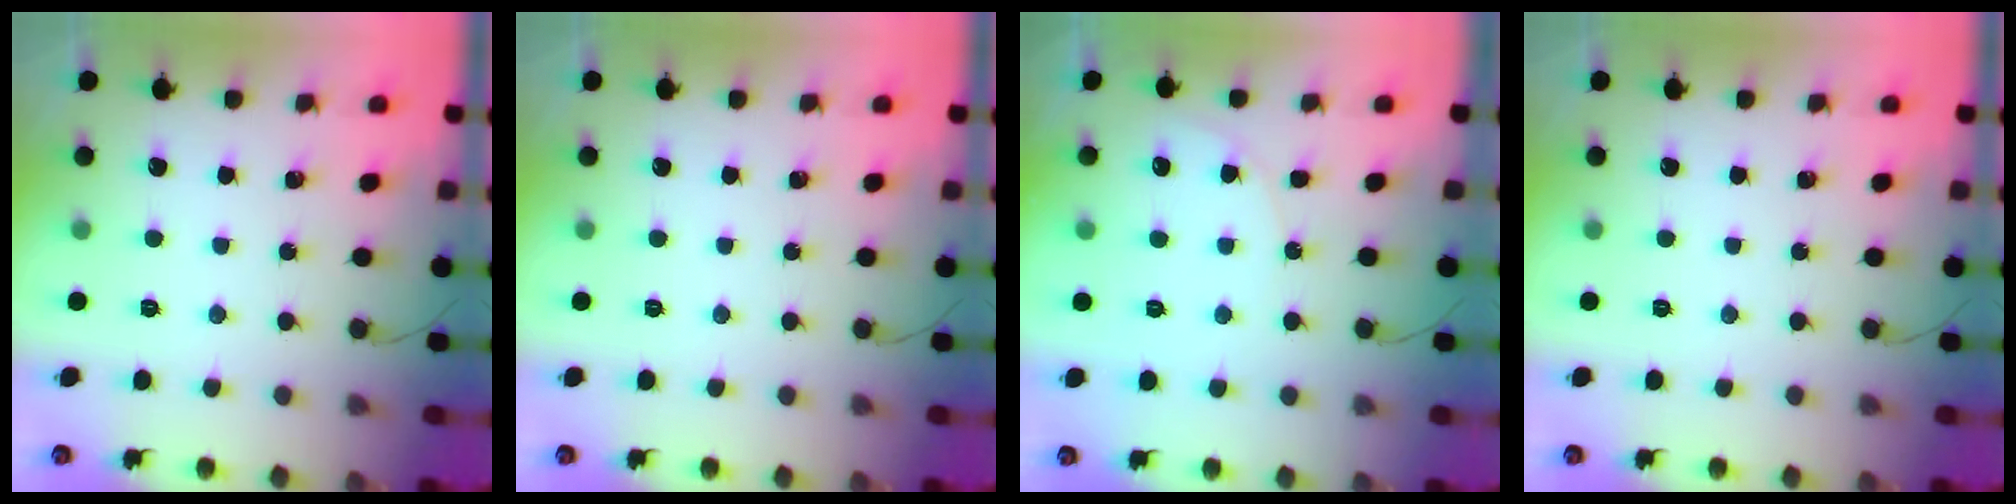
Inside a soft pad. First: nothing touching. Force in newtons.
{"total": 0.0}
{"total": 6.7, "press": 6.7, "slide": 0.4}
{"total": 0.0}